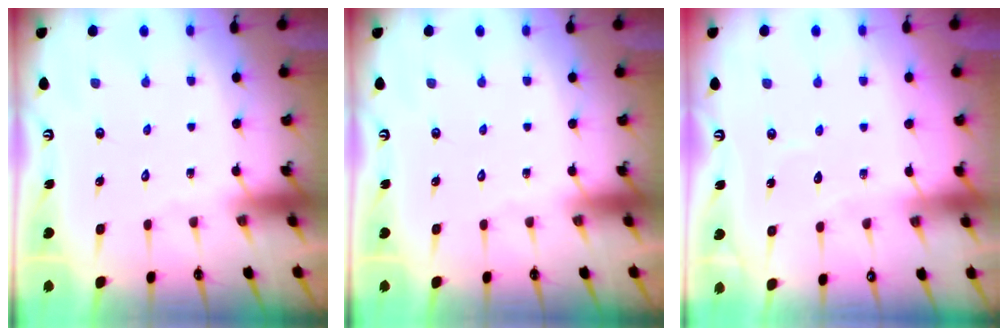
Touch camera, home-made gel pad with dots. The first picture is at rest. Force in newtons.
{"total": 0.0}
{"total": 3.7, "press": 3.6, "slide": 0.4}